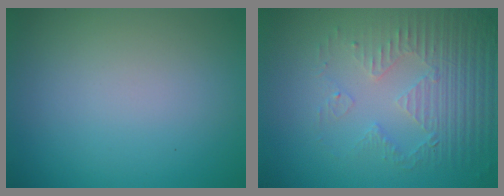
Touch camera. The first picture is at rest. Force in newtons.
{"total": 5.2, "press": 3.3, "slide": 3.9}